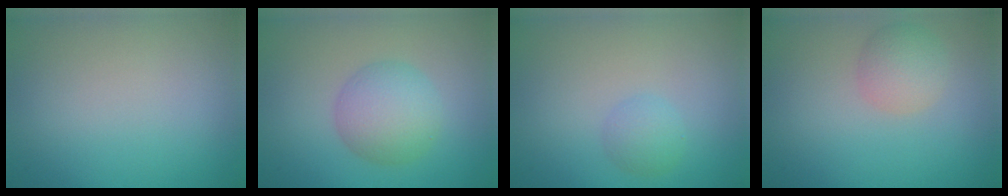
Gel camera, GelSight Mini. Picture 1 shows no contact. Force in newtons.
{"total": 4.4, "press": 4.4, "slide": 0.1}
{"total": 1.6, "press": 1.6, "slide": 0.0}
{"total": 2.6, "press": 2.6, "slide": 0.1}